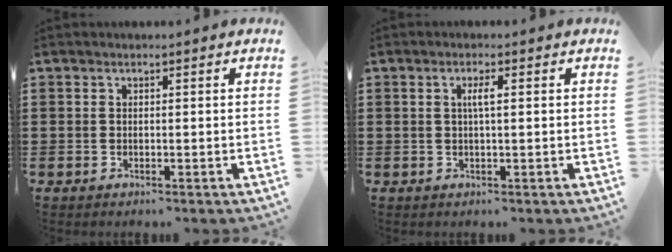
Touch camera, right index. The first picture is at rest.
{"total": 2.1, "force": [0.4, 0.3, 2.1], "torque": [-0.042, 0.001, 0.004]}